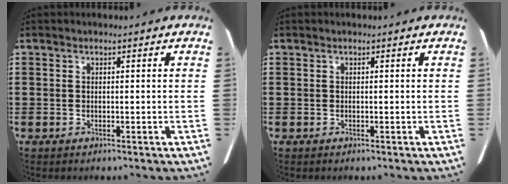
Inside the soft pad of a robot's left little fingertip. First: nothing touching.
{"total": 0.0}